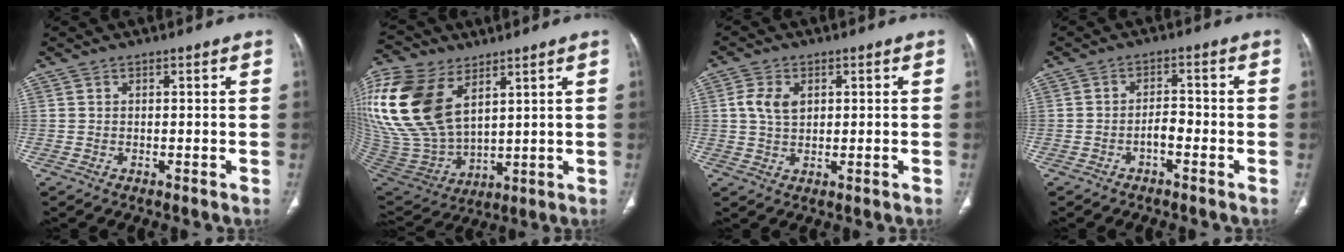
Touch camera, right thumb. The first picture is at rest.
{"total": 24.5, "force": [10.1, 15.0, 16.5], "torque": [-0.383, -0.019, 0.212]}
{"total": 5.0, "force": [1.0, 3.2, 3.7], "torque": [-0.074, 0.001, 0.019]}
{"total": 2.8, "force": [-1.4, 1.3, 2.0], "torque": [-0.028, 0.021, -0.026]}